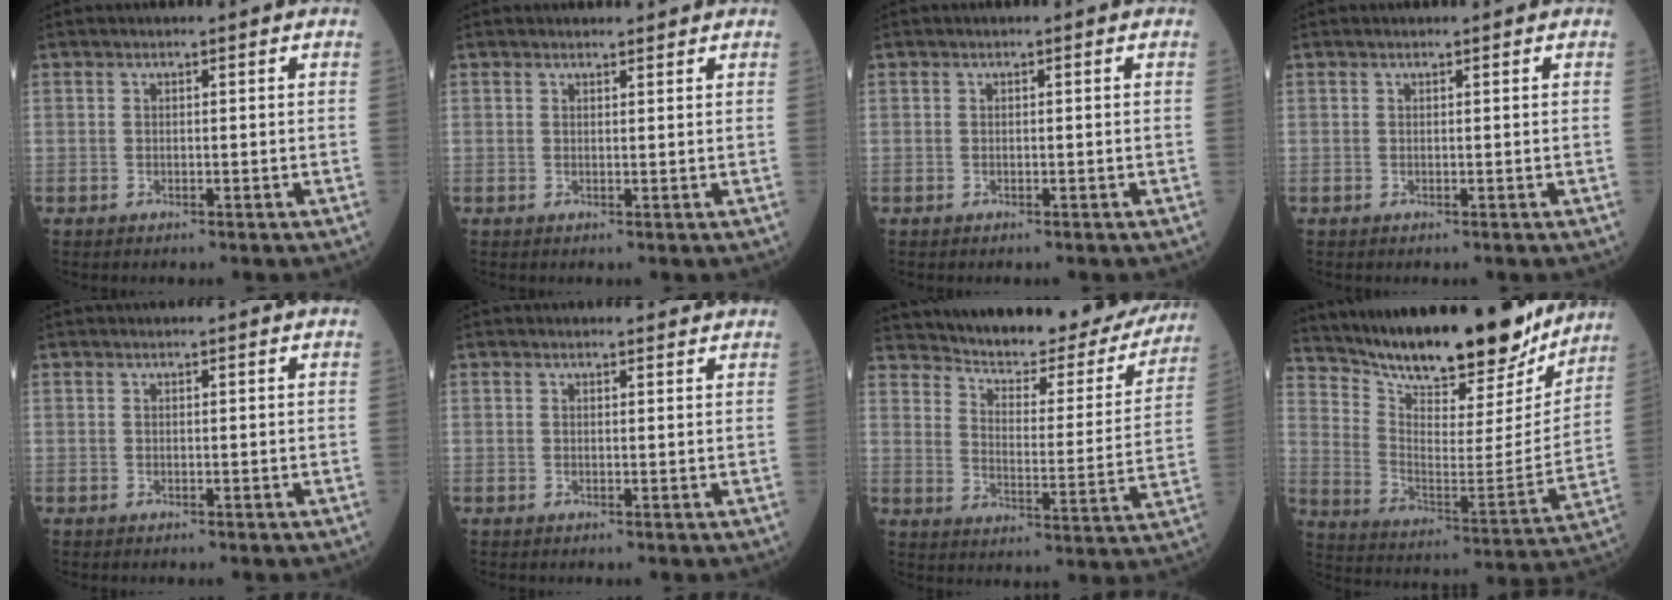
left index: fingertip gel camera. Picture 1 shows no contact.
{"total": 2.2, "force": [2.1, 0.5, 0.2], "torque": [-0.005, 0.006, 0.027]}
{"total": 0.0}
{"total": 0.0}
{"total": 0.6, "force": [0.6, 0.0, 0.1], "torque": [-0.004, 0.004, 0.008]}
{"total": 2.4, "force": [2.3, 0.7, 0.1], "torque": [-0.004, 0.003, 0.021]}
{"total": 23.0, "force": [21.1, 5.2, 7.5], "torque": [-0.099, -0.048, 0.265]}
{"total": 24.0, "force": [21.1, 5.2, 10.1], "torque": [-0.170, -0.042, 0.308]}